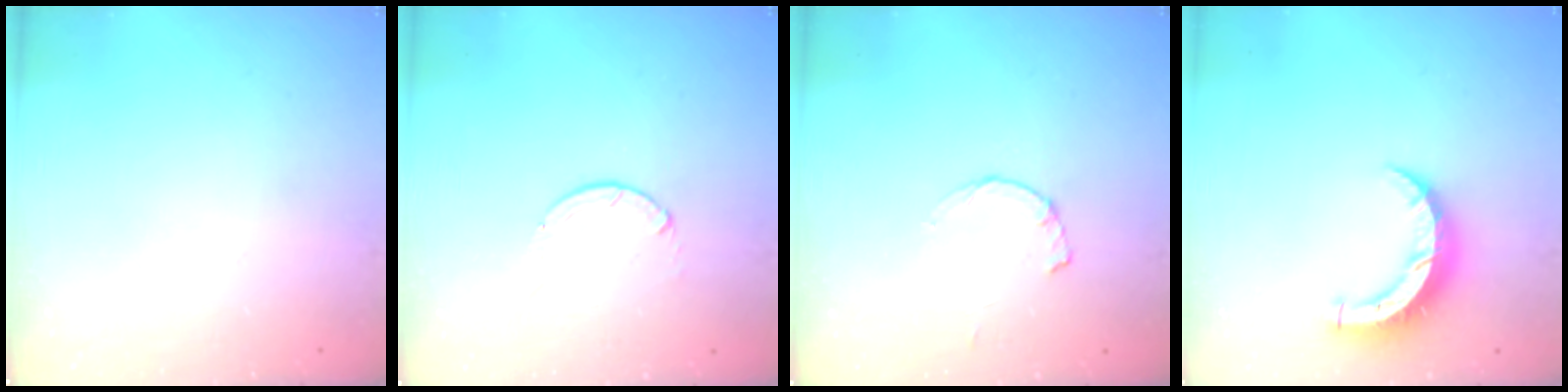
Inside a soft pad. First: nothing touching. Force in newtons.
{"total": 0.0}
{"total": 1.2, "press": 1.2, "slide": 0.3}
{"total": 7.9, "press": 7.8, "slide": 0.8}